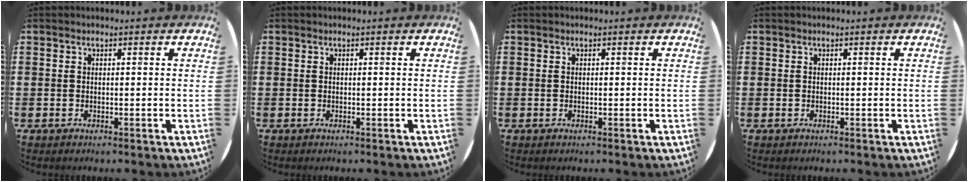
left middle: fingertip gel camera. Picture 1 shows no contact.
{"total": 0.0}
{"total": 0.0}
{"total": 0.0}